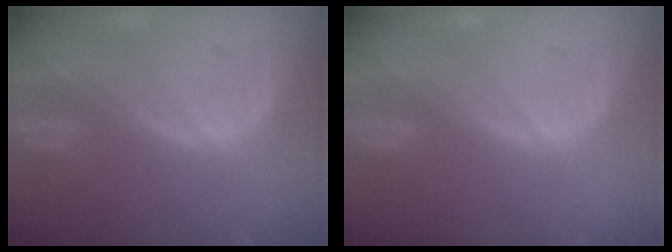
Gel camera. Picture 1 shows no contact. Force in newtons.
{"total": 0.0}